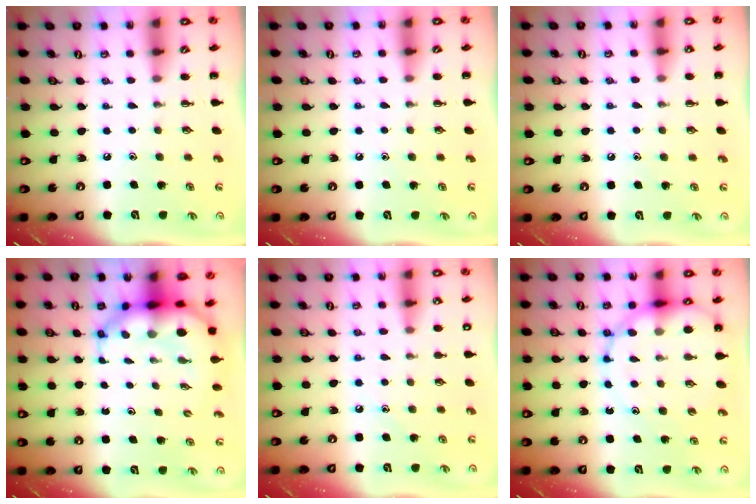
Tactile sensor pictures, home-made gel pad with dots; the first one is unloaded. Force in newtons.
{"total": 6.3, "press": 6.0, "slide": 1.8}
{"total": 6.4, "press": 6.2, "slide": 1.8}
{"total": 8.1, "press": 7.7, "slide": 2.4}
{"total": 9.5, "press": 9.2, "slide": 2.5}
{"total": 15.5, "press": 15.0, "slide": 3.9}